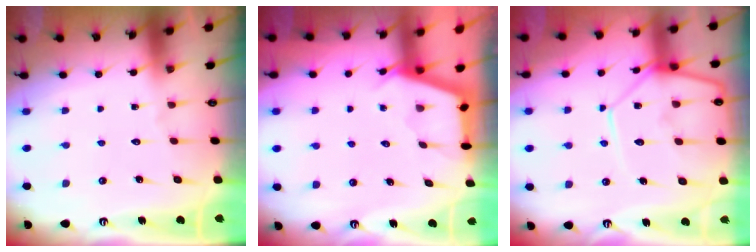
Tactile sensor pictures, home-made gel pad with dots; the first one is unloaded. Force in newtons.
{"total": 2.9, "press": 2.9, "slide": 0.4}
{"total": 13.0, "press": 13.0, "slide": 0.9}